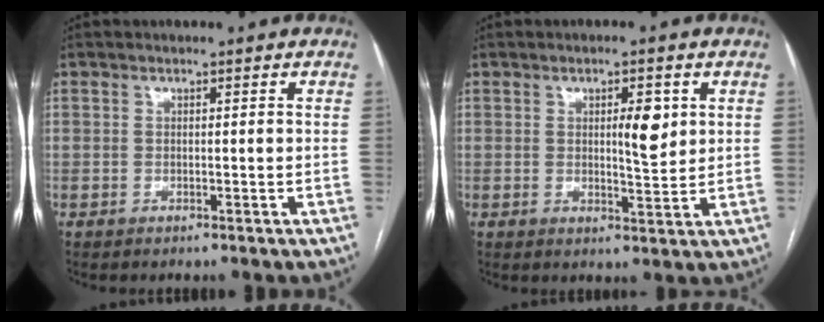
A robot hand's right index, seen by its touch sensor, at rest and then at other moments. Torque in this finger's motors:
{"motor_torque": [0.03, 0.01, 0.13, 0.06]}